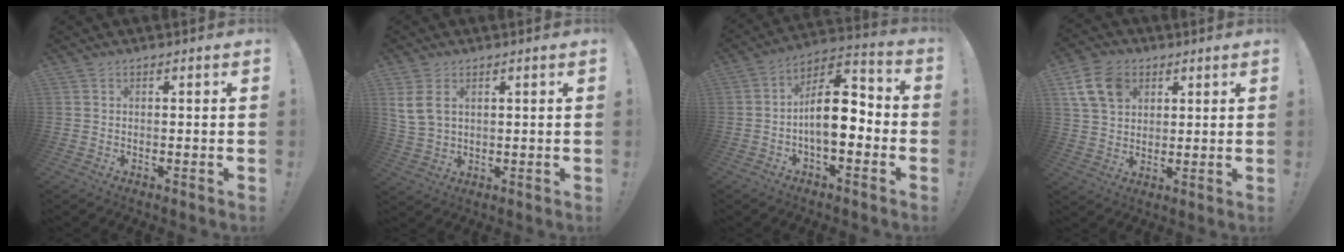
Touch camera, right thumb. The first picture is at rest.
{"total": 6.8, "force": [3.0, 4.3, 4.3], "torque": [-0.086, -0.010, 0.057]}
{"total": 13.6, "force": [-1.6, 6.9, 11.6], "torque": [-0.189, 0.012, -0.026]}
{"total": 11.6, "force": [5.5, 8.3, 5.9], "torque": [-0.108, -0.015, 0.111]}